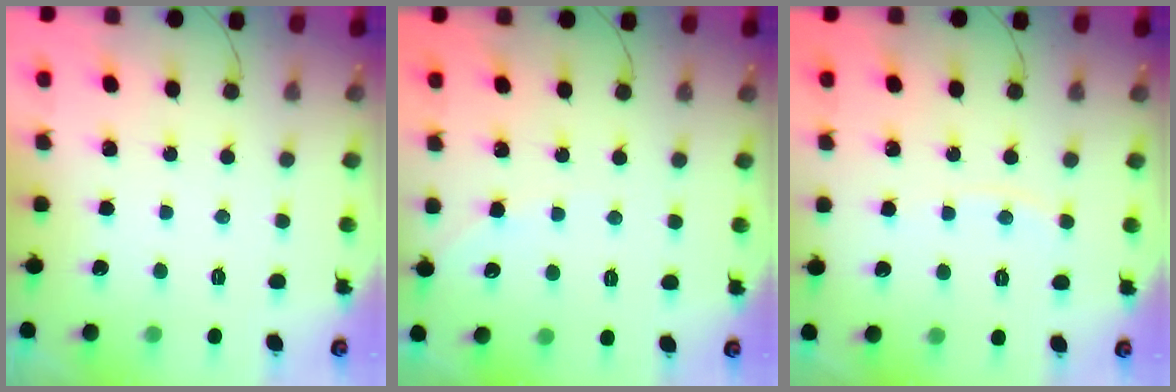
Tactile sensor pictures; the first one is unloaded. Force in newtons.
{"total": 3.5, "press": 3.5, "slide": 0.5}
{"total": 3.1, "press": 3.1, "slide": 0.5}